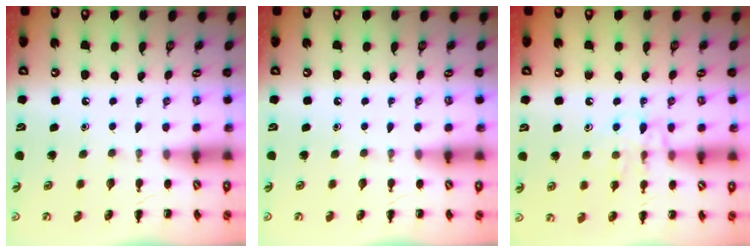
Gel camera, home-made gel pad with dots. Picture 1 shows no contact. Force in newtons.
{"total": 0.0}
{"total": 9.6, "press": 9.6, "slide": 0.6}